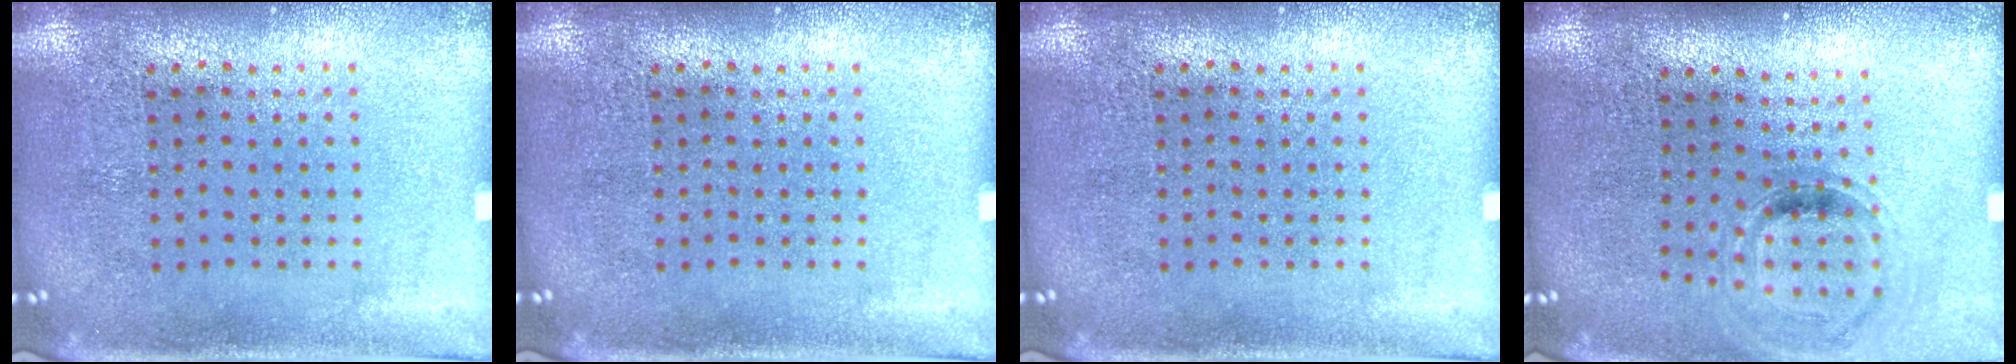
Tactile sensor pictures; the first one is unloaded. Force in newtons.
{"total": 0.0}
{"total": 0.0}
{"total": 0.9, "press": 0.9, "slide": 0.2}